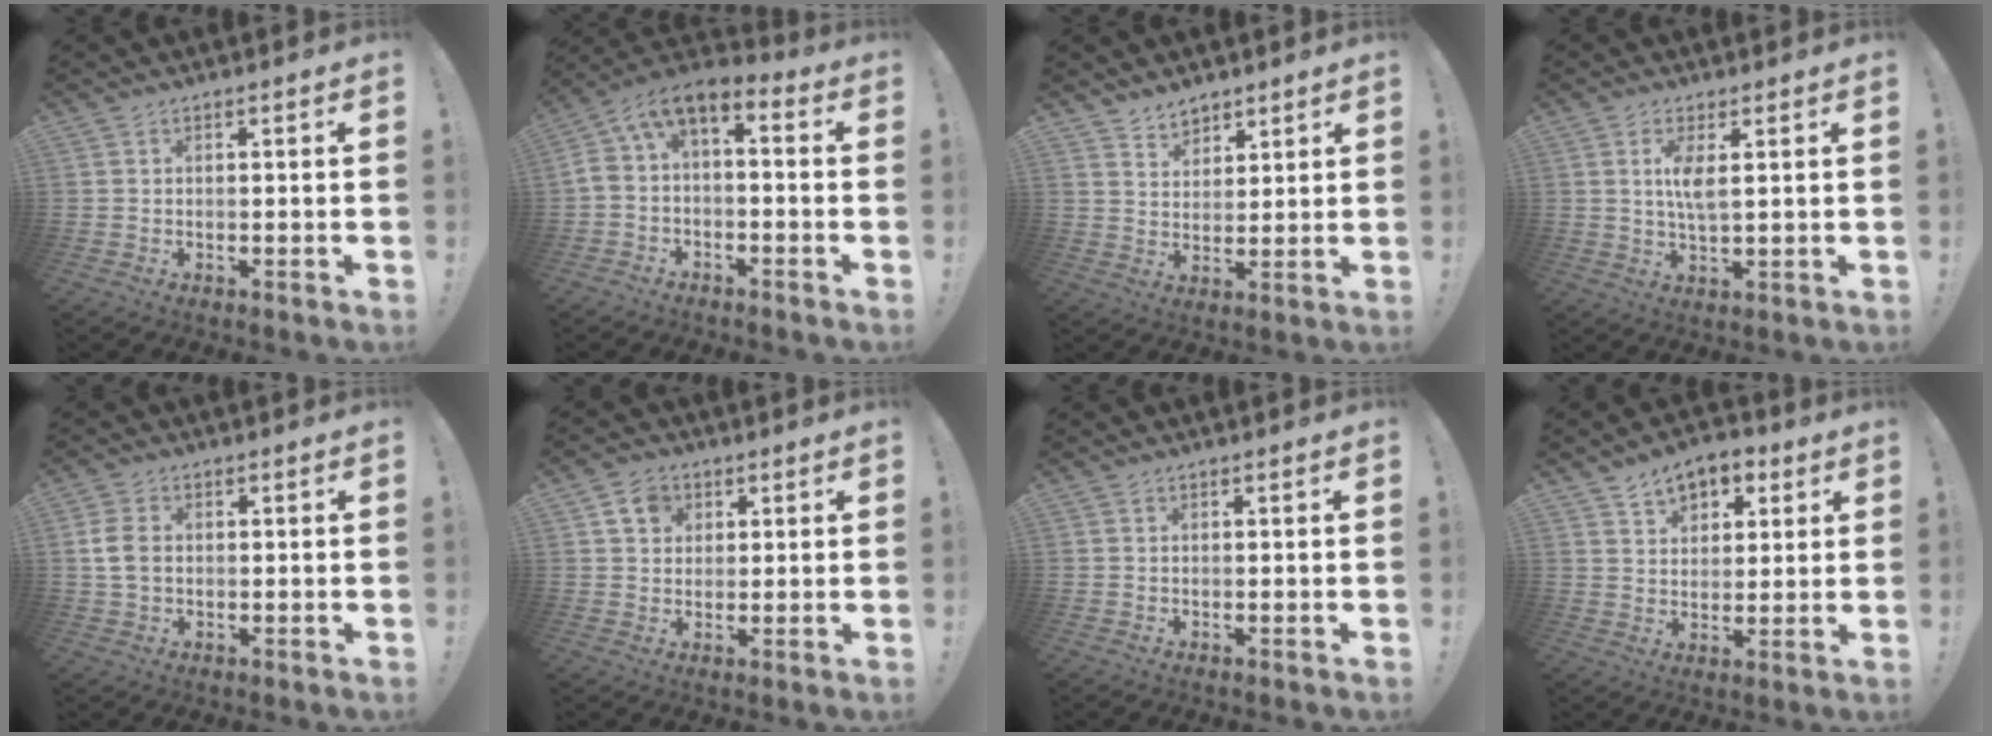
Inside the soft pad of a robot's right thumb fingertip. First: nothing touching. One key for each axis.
{"total": 5.0, "fx": -0.9, "fy": 2.4, "fz": 4.3, "tx": -0.087, "ty": 0.002, "tz": -0.017}
{"total": 5.7, "fx": 4.8, "fy": 3.2, "fz": 0.6, "tx": -0.003, "ty": -0.039, "tz": 0.090}
{"total": 5.5, "fx": 1.7, "fy": 1.4, "fz": 5.0, "tx": -0.098, "ty": -0.008, "tz": 0.024}
{"total": 5.8, "fx": 0.1, "fy": 4.1, "fz": 4.1, "tx": -0.088, "ty": 0.003, "tz": 0.003}
{"total": 6.4, "fx": 2.8, "fy": 5.2, "fz": 2.4, "tx": -0.031, "ty": -0.009, "tz": 0.053}
{"total": 0.0}
{"total": 8.5, "fx": 4.9, "fy": 5.9, "fz": 3.7, "tx": -0.046, "ty": -0.024, "tz": 0.091}